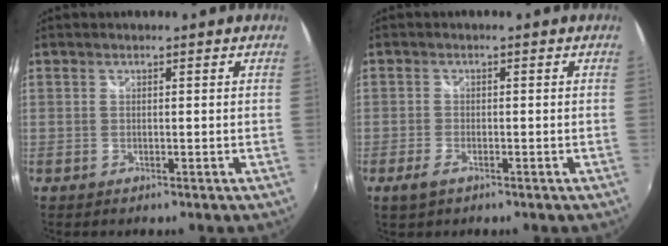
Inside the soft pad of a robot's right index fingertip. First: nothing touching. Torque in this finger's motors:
{"motor_torque": [0.09, -0.08, 0.17, 0.03]}